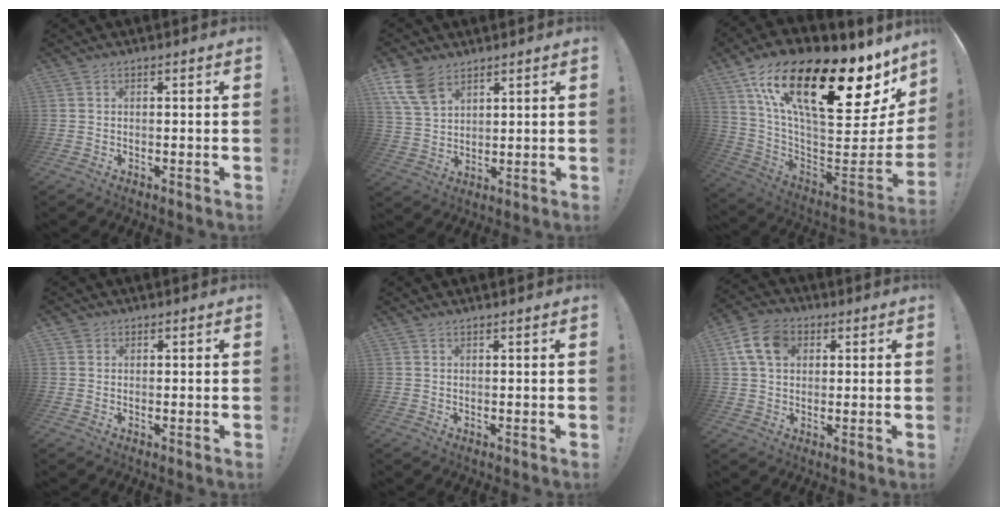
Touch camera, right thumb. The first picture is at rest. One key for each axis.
{"total": 10.0, "fx": 6.4, "fy": 5.7, "fz": 5.1, "tx": -0.109, "ty": -0.024, "tz": 0.129}
{"total": 26.0, "fx": 10.2, "fy": 10.0, "fz": 21.7, "tx": -0.334, "ty": -0.060, "tz": 0.186}
{"total": 1.3, "fx": 0.9, "fy": 1.0, "fz": 0.2, "tx": -0.004, "ty": -0.001, "tz": 0.018}
{"total": 0.7, "fx": 0.6, "fy": -0.2, "fz": 0.1, "tx": 0.005, "ty": -0.003, "tz": 0.011}
{"total": 11.1, "fx": 3.9, "fy": 8.1, "fz": 6.5, "tx": -0.118, "ty": 0.003, "tz": 0.079}